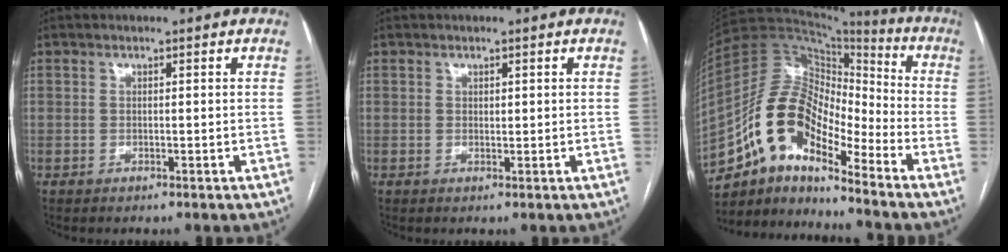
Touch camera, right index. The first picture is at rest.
{"total": 0.6, "force": [0.2, 0.4, 0.4], "torque": [-0.005, -0.001, 0.004]}
{"total": 13.6, "force": [-9.1, 5.1, 8.7], "torque": [-0.166, 0.053, -0.163]}